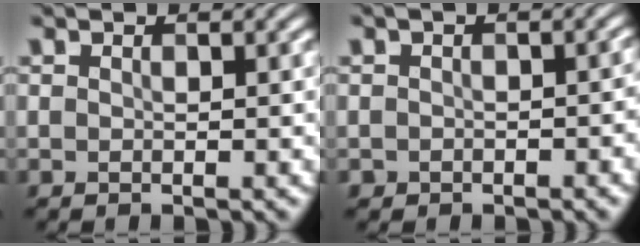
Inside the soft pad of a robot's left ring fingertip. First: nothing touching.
{"total": 3.1, "force": [-0.8, 2.1, 2.1], "torque": [-0.025, -0.005, -0.020]}